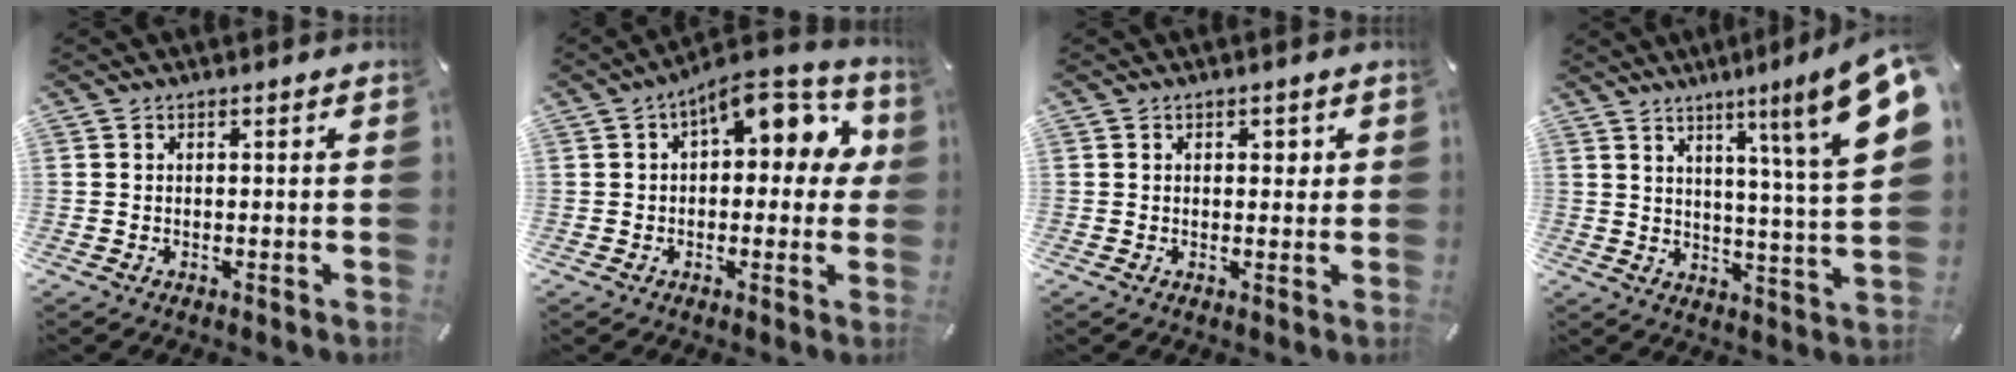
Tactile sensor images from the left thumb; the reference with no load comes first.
{"total": 12.5, "force": [4.9, 6.4, 9.6], "torque": [-0.123, -0.026, 0.081]}
{"total": 1.8, "force": [0.5, 1.2, 1.3], "torque": [-0.011, 0.000, 0.004]}
{"total": 15.8, "force": [8.4, 1.0, 13.4], "torque": [-0.197, -0.060, 0.114]}